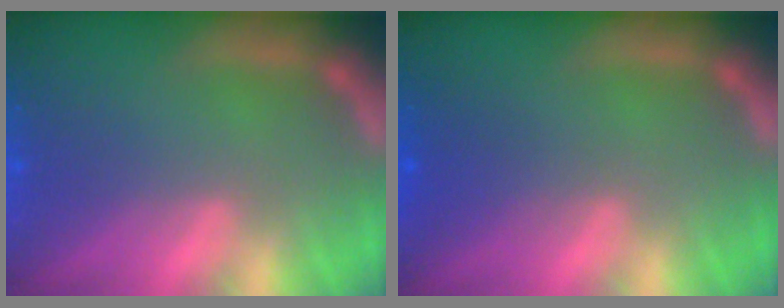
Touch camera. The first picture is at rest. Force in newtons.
{"total": 2.0}